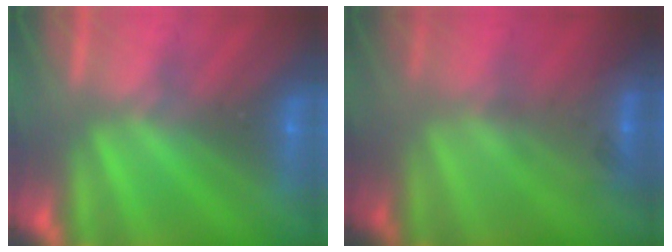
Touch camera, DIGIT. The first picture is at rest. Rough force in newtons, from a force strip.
{"total": 2.2}